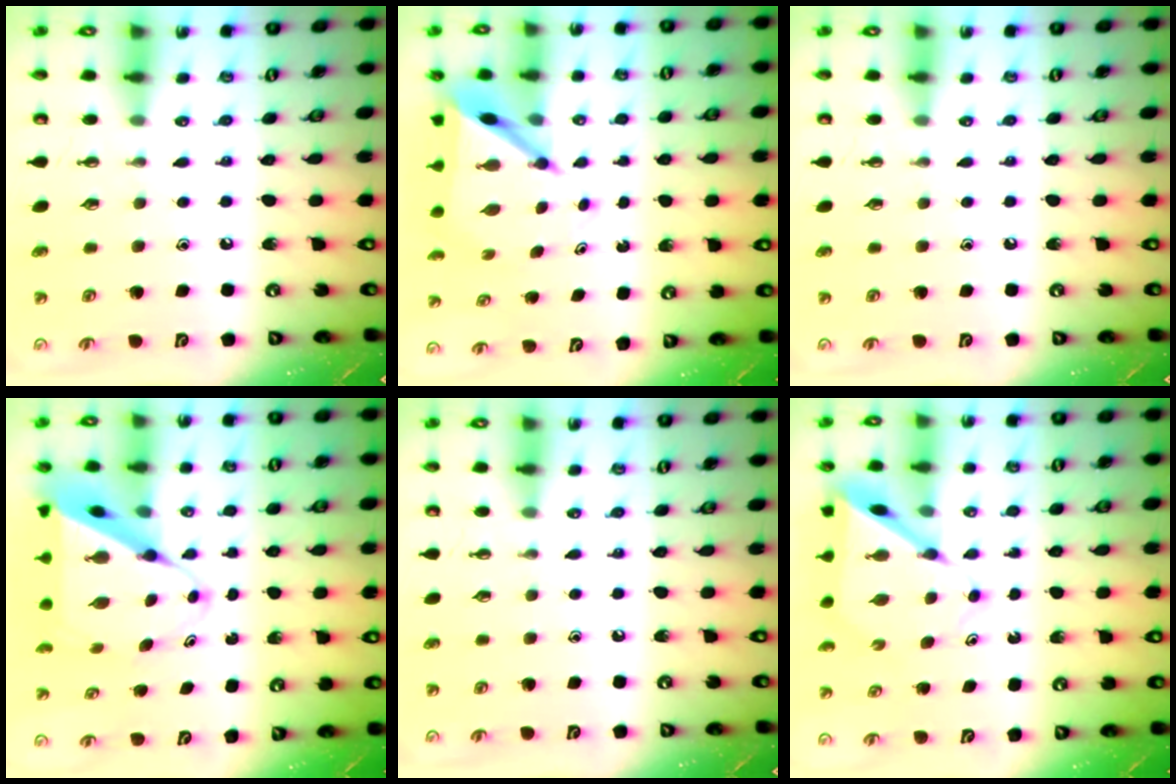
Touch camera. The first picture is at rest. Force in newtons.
{"total": 6.8, "press": 6.8, "slide": 0.7}
{"total": 0.0}
{"total": 10.6, "press": 10.6, "slide": 0.8}
{"total": 0.0}
{"total": 7.5, "press": 7.5, "slide": 0.7}